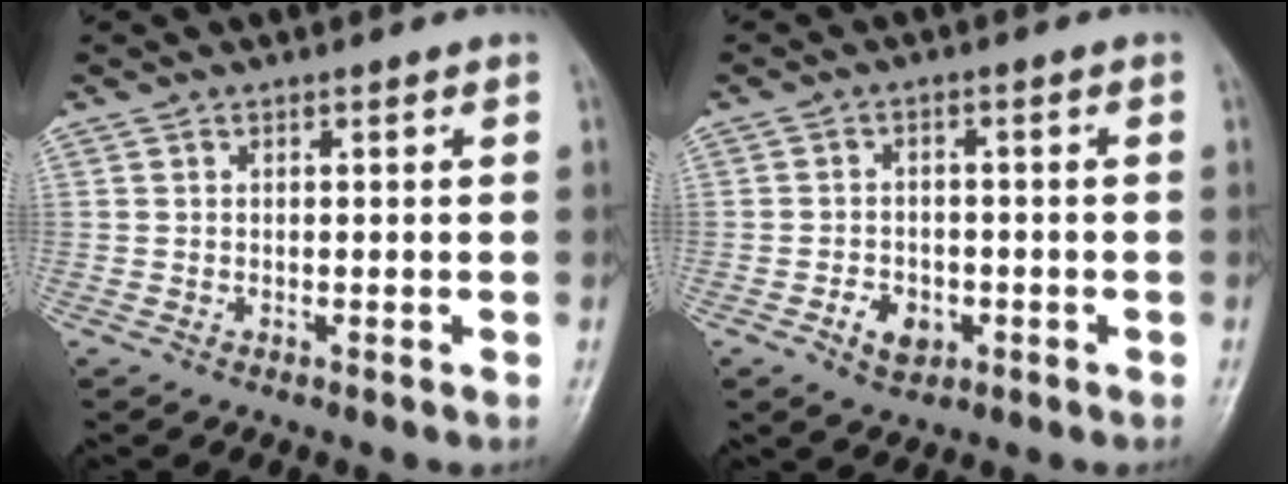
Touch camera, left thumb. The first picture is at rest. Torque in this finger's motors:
{"motor_torque": [-0.09, 0.22, 0.03, 0.15, 0.03]}